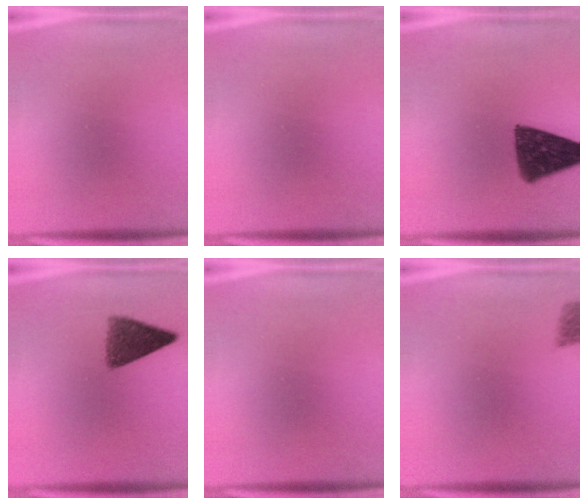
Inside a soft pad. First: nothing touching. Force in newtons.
{"total": 0.0}
{"total": 12.4}
{"total": 7.0}
{"total": 0.0}
{"total": 2.7}